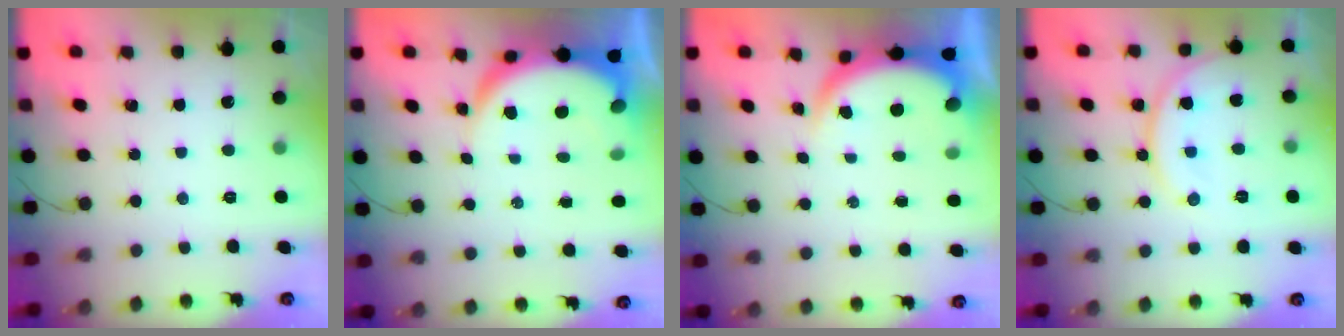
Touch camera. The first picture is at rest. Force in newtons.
{"total": 9.1, "press": 9.0, "slide": 1.1}
{"total": 5.1, "press": 5.1, "slide": 0.2}
{"total": 12.1, "press": 12.1, "slide": 0.5}